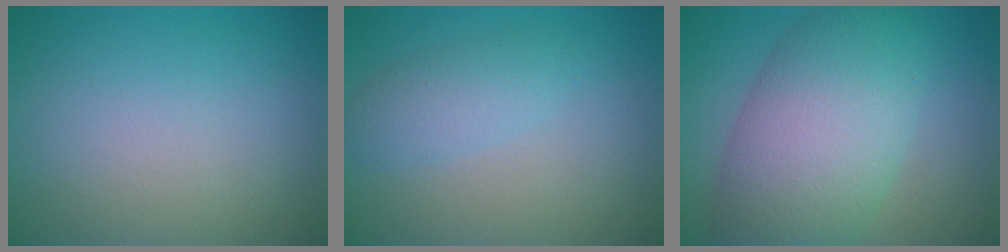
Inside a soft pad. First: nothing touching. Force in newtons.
{"total": 2.4, "press": 2.4, "slide": 0.1}
{"total": 10.3, "press": 10.3, "slide": 0.2}